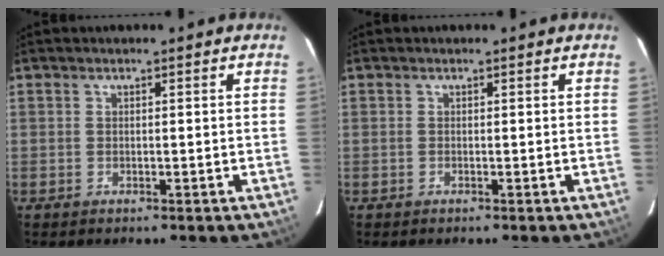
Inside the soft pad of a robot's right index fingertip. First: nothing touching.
{"total": 0.0}